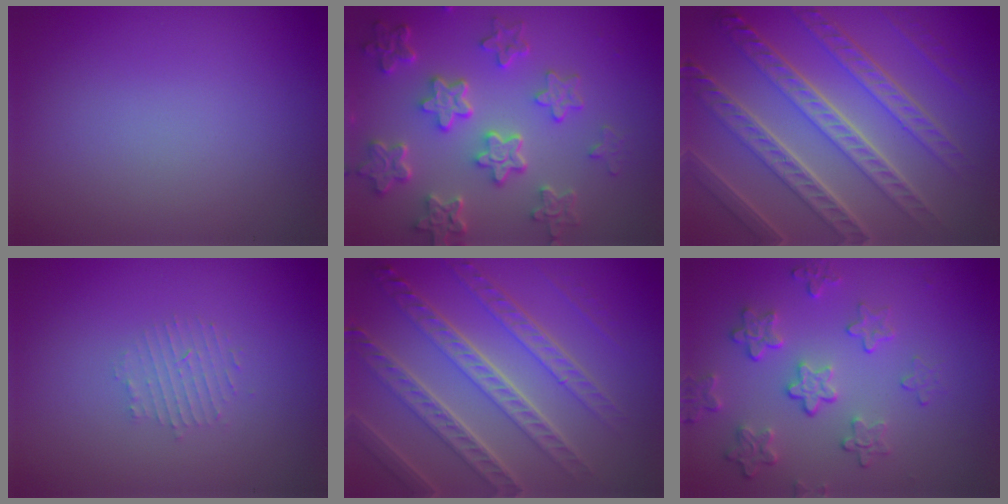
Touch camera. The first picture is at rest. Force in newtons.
{"total": 6.5, "press": 4.9, "slide": 4.3}
{"total": 9.0, "press": 6.4, "slide": 6.4}
{"total": 1.6, "press": 1.5, "slide": 0.3}
{"total": 7.7, "press": 5.6, "slide": 5.3}
{"total": 4.1, "press": 3.3, "slide": 2.5}